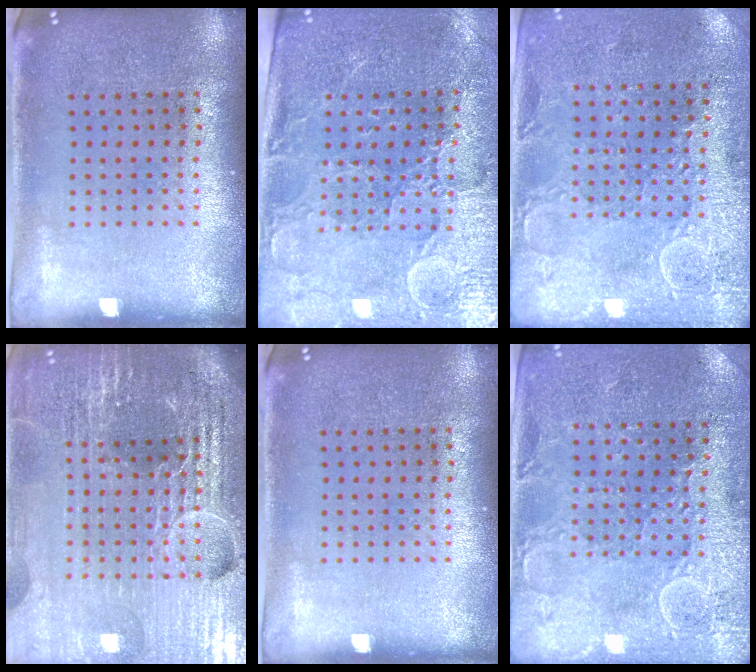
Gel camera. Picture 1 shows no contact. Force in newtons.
{"total": 3.4, "press": 3.3, "slide": 1.0}
{"total": 2.7, "press": 2.6, "slide": 0.8}
{"total": 6.5, "press": 5.7, "slide": 3.1}
{"total": 0.0}
{"total": 2.9, "press": 2.8, "slide": 0.4}